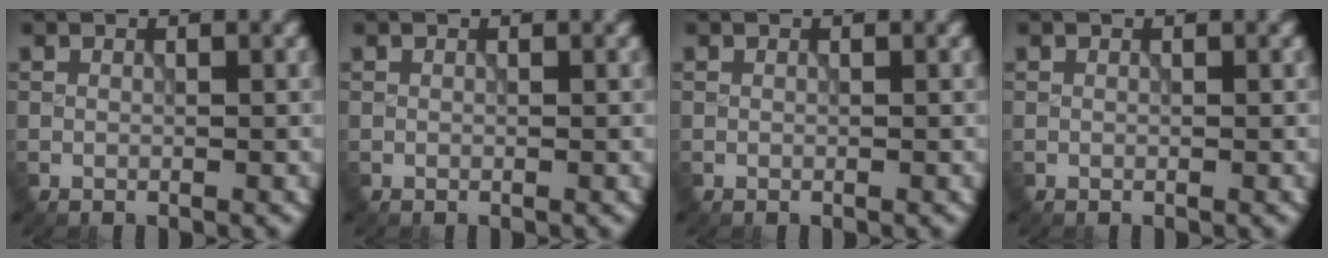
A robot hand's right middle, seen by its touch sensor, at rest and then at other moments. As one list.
[{"total": 0.0}, {"total": 0.0}, {"total": 0.0}]